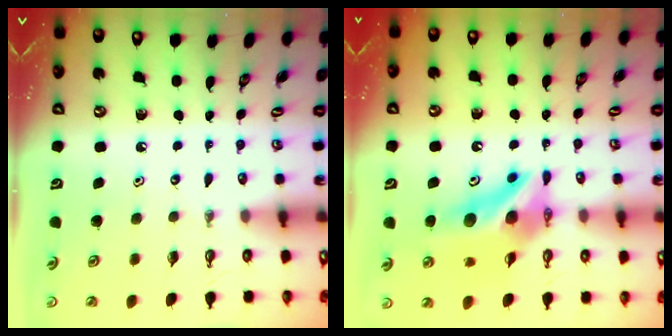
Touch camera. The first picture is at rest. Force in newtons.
{"total": 11.8, "press": 11.8, "slide": 1.2}